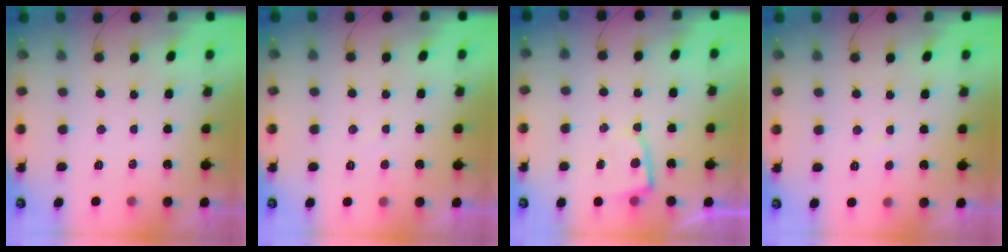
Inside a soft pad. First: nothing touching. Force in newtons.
{"total": 1.6, "press": 1.6, "slide": 0.2}
{"total": 5.3, "press": 5.3, "slide": 0.6}
{"total": 2.1, "press": 2.1, "slide": 0.2}